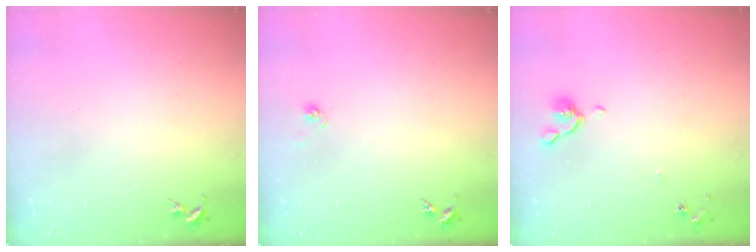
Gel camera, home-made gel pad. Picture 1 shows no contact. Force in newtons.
{"total": 3.3, "press": 3.0, "slide": 1.2}
{"total": 5.4, "press": 5.3, "slide": 1.1}